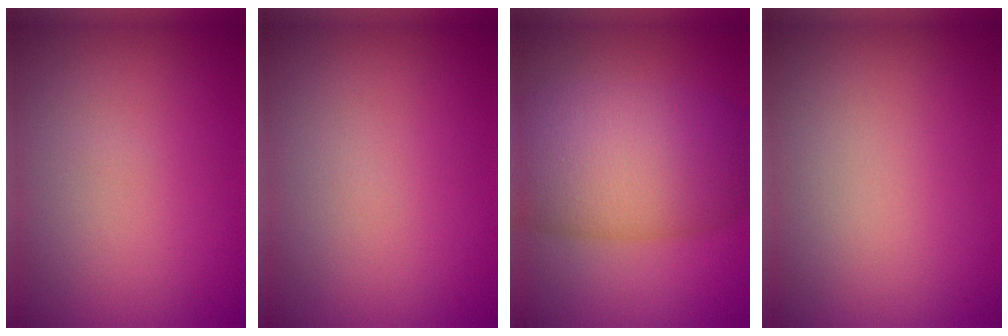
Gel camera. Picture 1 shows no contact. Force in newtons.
{"total": 0.0}
{"total": 10.5, "press": 10.5, "slide": 0.3}
{"total": 0.0}